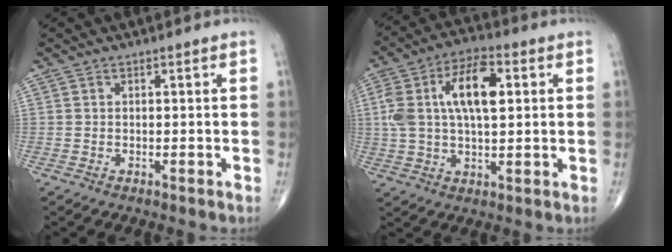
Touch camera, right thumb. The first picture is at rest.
{"total": 14.1, "force": [3.0, 6.6, 12.1], "torque": [-0.228, 0.017, 0.051]}